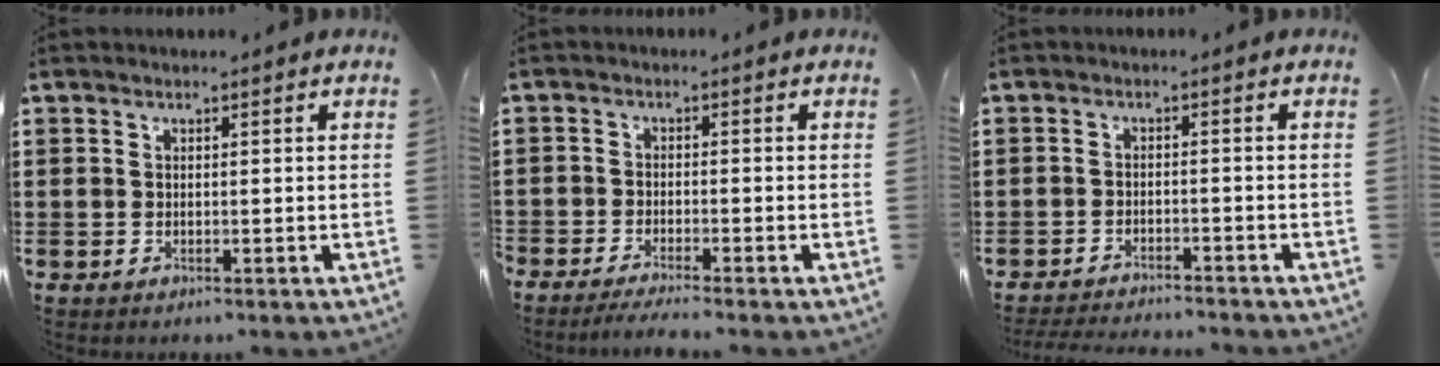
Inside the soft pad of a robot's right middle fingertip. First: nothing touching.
{"total": 2.2, "force": [-2.2, -0.1, 0.5], "torque": [-0.010, 0.002, -0.044]}
{"total": 2.8, "force": [-2.8, 0.1, 0.3], "torque": [-0.007, 0.000, -0.059]}